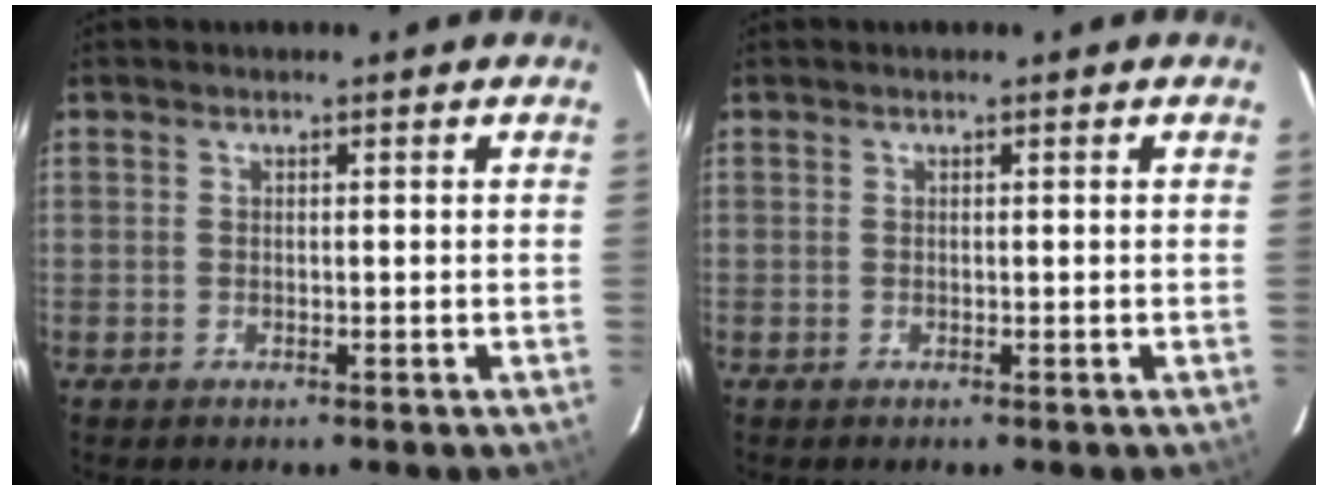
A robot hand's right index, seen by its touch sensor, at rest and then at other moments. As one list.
[{"total": 0.0}]